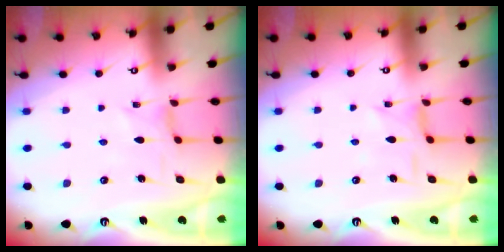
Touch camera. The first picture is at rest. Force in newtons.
{"total": 2.2, "press": 2.2, "slide": 0.3}